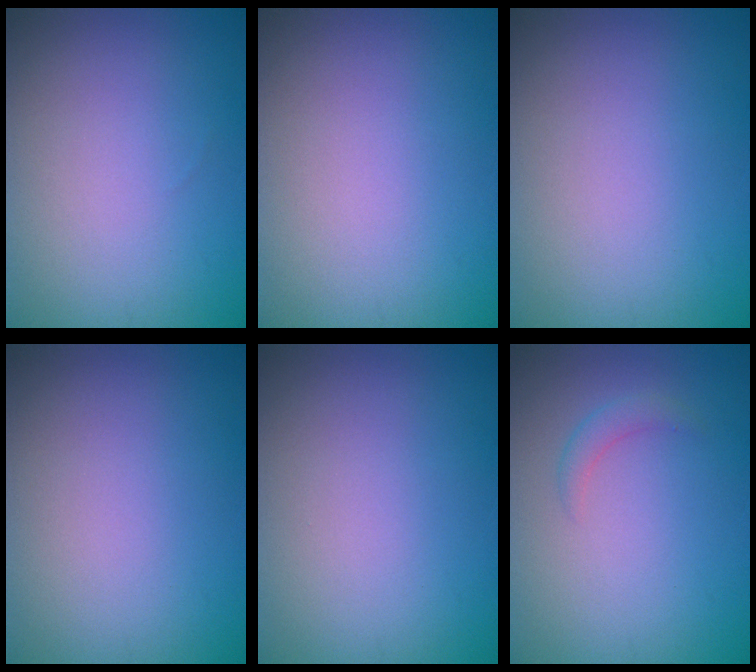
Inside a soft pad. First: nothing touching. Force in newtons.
{"total": 0.0}
{"total": 0.0}
{"total": 0.0}
{"total": 0.0}
{"total": 1.2, "press": 1.2, "slide": 0.1}